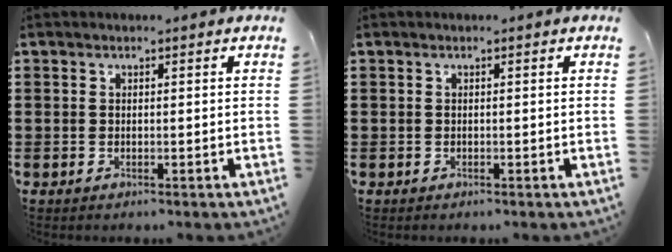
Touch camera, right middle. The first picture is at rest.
{"total": 0.0}